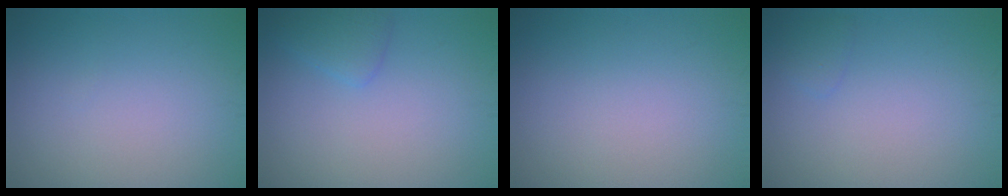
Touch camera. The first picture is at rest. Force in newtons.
{"total": 1.6, "press": 1.6, "slide": 0.1}
{"total": 0.0}
{"total": 0.8, "press": 0.8, "slide": 0.0}